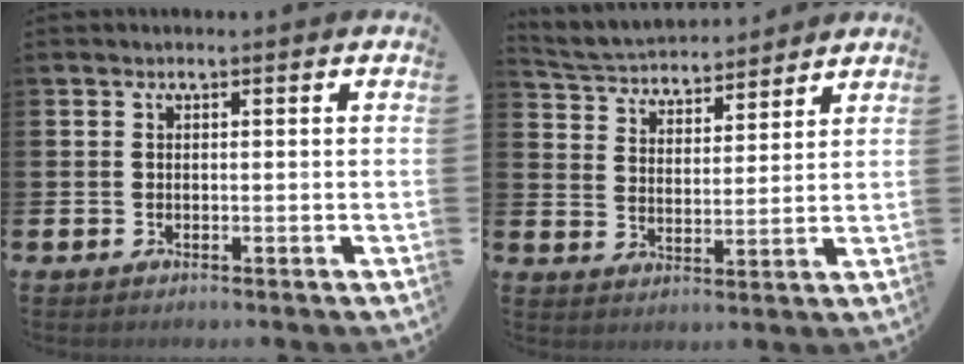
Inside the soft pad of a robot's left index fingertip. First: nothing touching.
{"total": 4.5, "force": [4.3, 1.1, 0.0], "torque": [-0.025, -0.033, 0.073]}